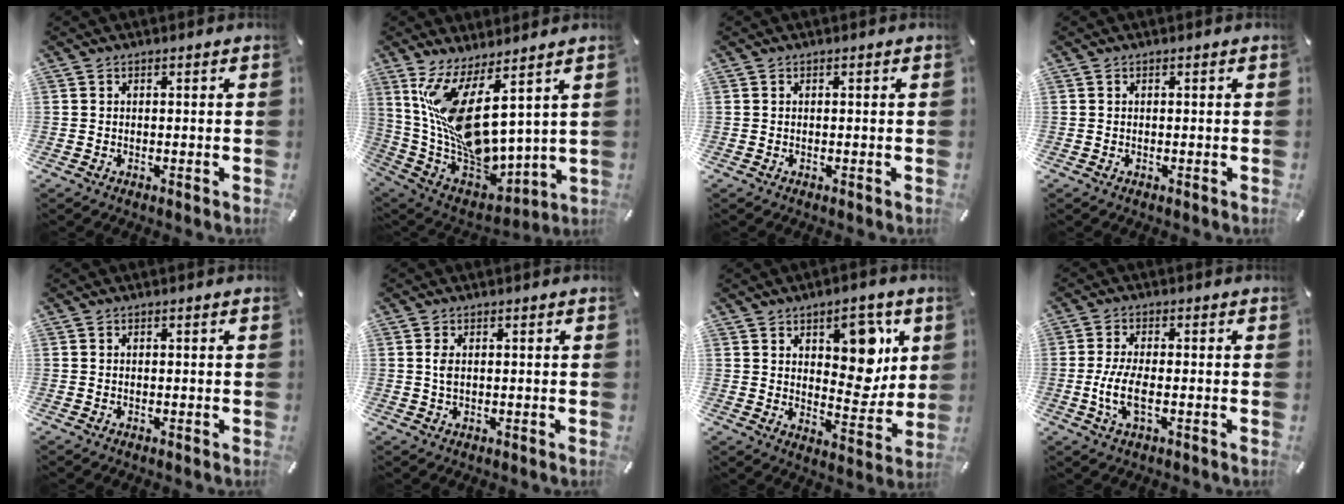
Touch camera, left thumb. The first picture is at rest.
{"total": 15.6, "force": [5.4, 6.3, 13.2], "torque": [-0.283, -0.076, 0.093]}
{"total": 0.0}
{"total": 0.0}
{"total": 0.0}
{"total": 2.0, "force": [0.4, 0.9, 1.8], "torque": [-0.045, 0.002, 0.002]}
{"total": 12.3, "force": [5.7, 7.1, 8.3], "torque": [-0.095, -0.031, 0.096]}
{"total": 6.8, "force": [-1.4, 2.3, 6.3], "torque": [-0.138, -0.012, -0.027]}